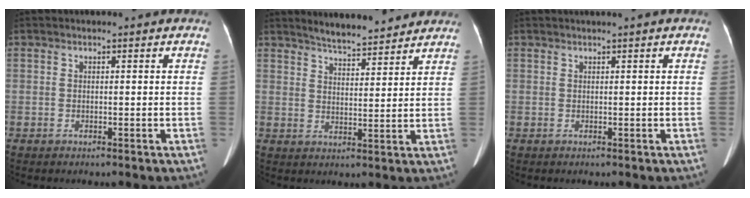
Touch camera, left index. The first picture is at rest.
{"total": 8.7, "force": [8.2, 1.2, 2.8], "torque": [-0.047, 0.012, 0.119]}
{"total": 0.9, "force": [0.6, -0.2, 0.6], "torque": [-0.012, 0.005, 0.016]}